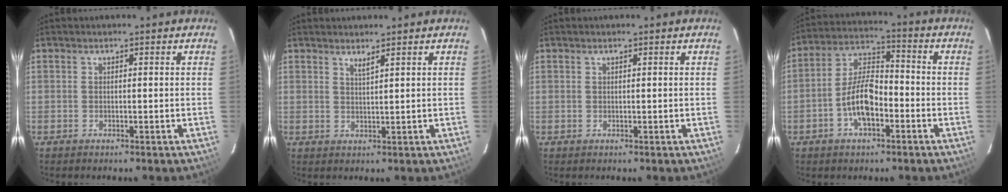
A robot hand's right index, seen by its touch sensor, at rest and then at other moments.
{"total": 1.6, "force": [1.3, -0.1, 0.9], "torque": [-0.017, -0.002, 0.023]}
{"total": 0.0}
{"total": 9.7, "force": [-3.7, 4.3, 7.8], "torque": [-0.160, 0.016, -0.065]}